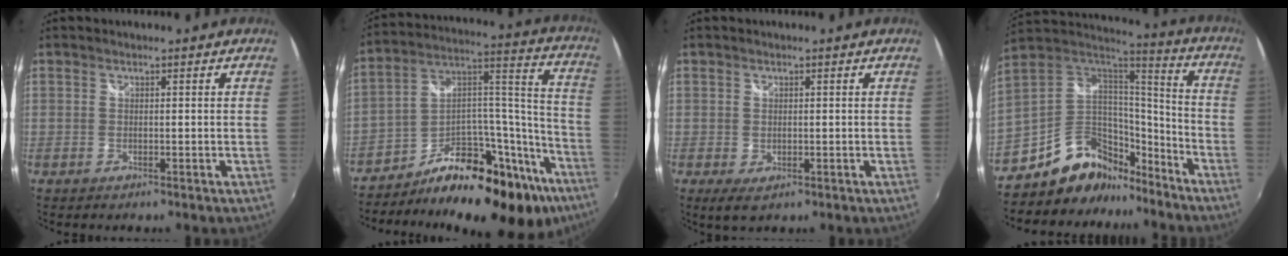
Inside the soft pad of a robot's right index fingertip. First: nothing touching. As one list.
[{"total": 27.2, "force": [-18.4, 12.2, 15.9], "torque": [-0.218, 0.062, -0.269]}, {"total": 2.3, "force": [-0.1, 1.5, 1.7], "torque": [-0.030, -0.006, 0.001]}, {"total": 20.1, "force": [-13.2, 12.3, 8.8], "torque": [-0.185, 0.049, -0.206]}]